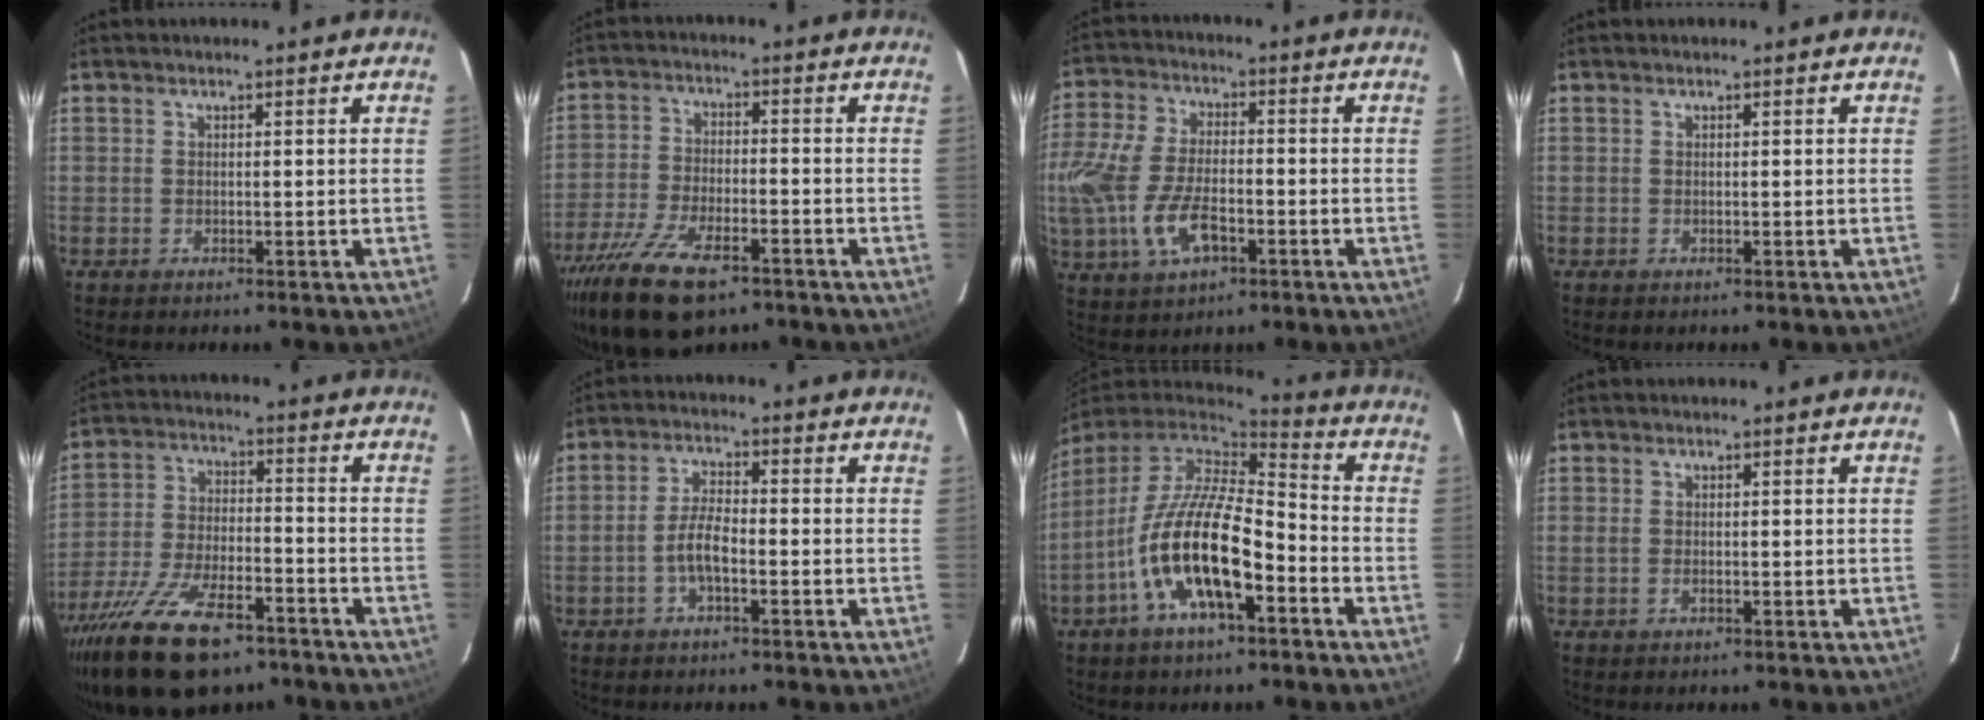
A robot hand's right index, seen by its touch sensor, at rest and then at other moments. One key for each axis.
{"total": 15.8, "fx": -10.8, "fy": 6.2, "fz": 9.7, "tx": -0.216, "ty": -0.040, "tz": -0.194}
{"total": 15.8, "fx": -4.8, "fy": 8.1, "fz": 12.8, "tx": -0.291, "ty": -0.012, "tz": -0.086}
{"total": 0.0}
{"total": 20.6, "fx": -14.5, "fy": 8.3, "fz": 12.1, "tx": -0.251, "ty": -0.037, "tz": -0.243}
{"total": 4.7, "fx": -1.9, "fy": 1.3, "fz": 4.0, "tx": -0.087, "ty": 0.008, "tz": -0.037}
{"total": 18.1, "fx": -7.3, "fy": 6.3, "fz": 15.4, "tx": -0.301, "ty": -0.017, "tz": -0.142}
{"total": 0.9, "fx": -0.3, "fy": 0.5, "fz": 0.8, "tx": -0.016, "ty": -0.002, "tz": -0.006}